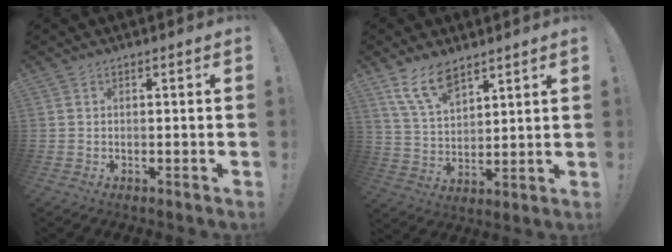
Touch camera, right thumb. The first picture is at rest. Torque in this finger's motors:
{"motor_torque": [0.08, 0.08, 0.25, 0.25, 0.02]}